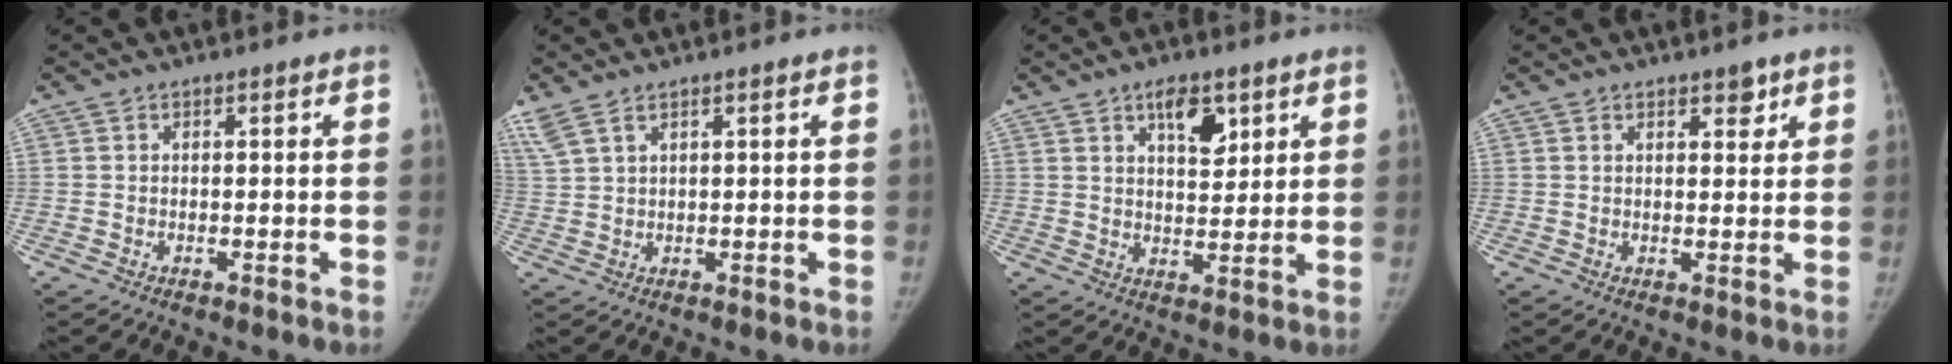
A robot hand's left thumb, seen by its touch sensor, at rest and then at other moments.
{"total": 5.5, "force": [3.8, 1.8, 3.5], "torque": [-0.097, 0.007, 0.089]}
{"total": 6.9, "force": [3.7, 3.5, 4.7], "torque": [-0.044, -0.028, 0.057]}
{"total": 2.5, "force": [1.7, 1.3, 1.3], "torque": [0.007, -0.016, 0.024]}